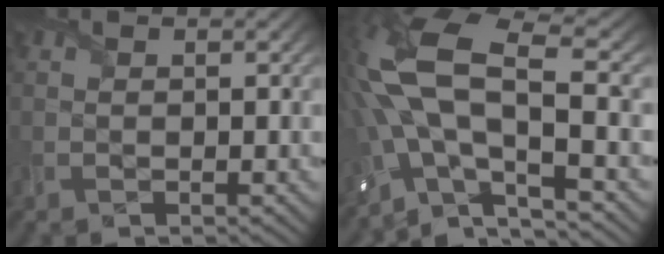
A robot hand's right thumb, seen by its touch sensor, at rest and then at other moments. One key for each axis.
{"total": 15.8, "fx": -1.4, "fy": 6.4, "fz": 14.4, "tx": -0.323, "ty": -0.007, "tz": -0.018}